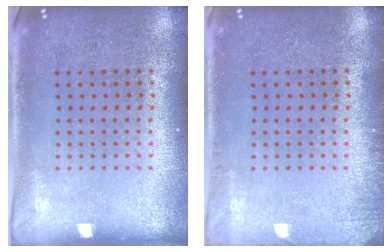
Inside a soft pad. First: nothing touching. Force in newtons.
{"total": 1.2, "press": 1.2, "slide": 0.2}